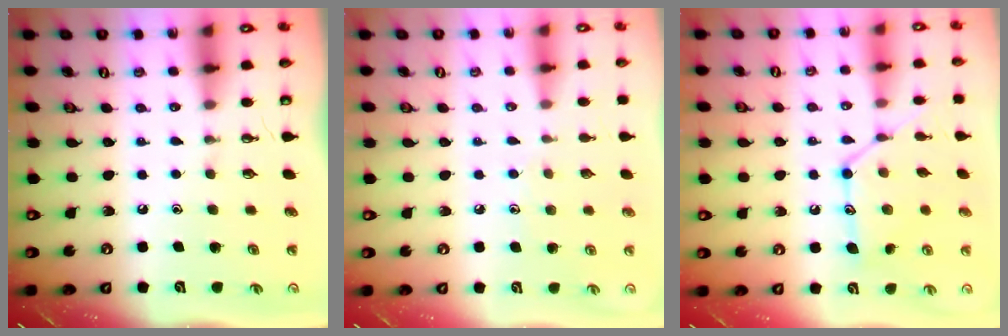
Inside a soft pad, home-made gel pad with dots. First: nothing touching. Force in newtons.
{"total": 4.8, "press": 4.8, "slide": 0.6}
{"total": 13.5, "press": 13.5, "slide": 0.8}